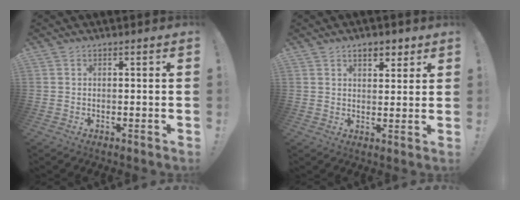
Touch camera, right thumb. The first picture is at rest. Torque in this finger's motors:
{"motor_torque": [0.00, 0.03, 0.10, 0.18, 0.00]}